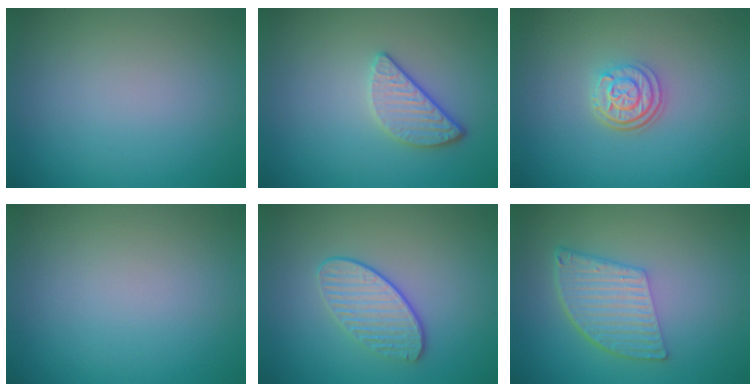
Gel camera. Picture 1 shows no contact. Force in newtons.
{"total": 2.6, "press": 2.3, "slide": 1.3}
{"total": 3.0, "press": 2.4, "slide": 1.8}
{"total": 0.0}
{"total": 2.7, "press": 2.4, "slide": 1.2}
{"total": 5.6, "press": 3.9, "slide": 4.0}